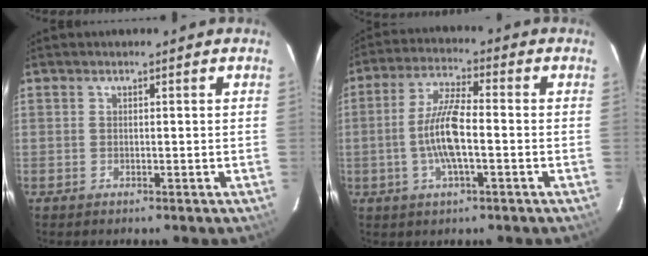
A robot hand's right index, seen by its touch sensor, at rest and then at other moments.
{"total": 9.1, "force": [-1.9, 2.0, 8.7], "torque": [-0.175, 0.003, -0.037]}